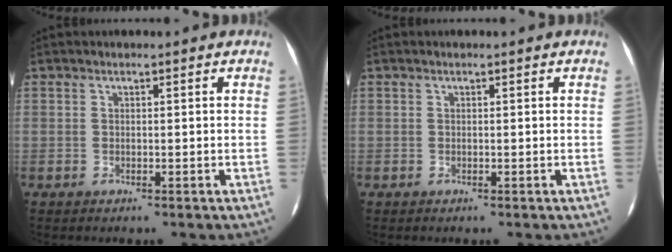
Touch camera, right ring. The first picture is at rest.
{"total": 0.0}